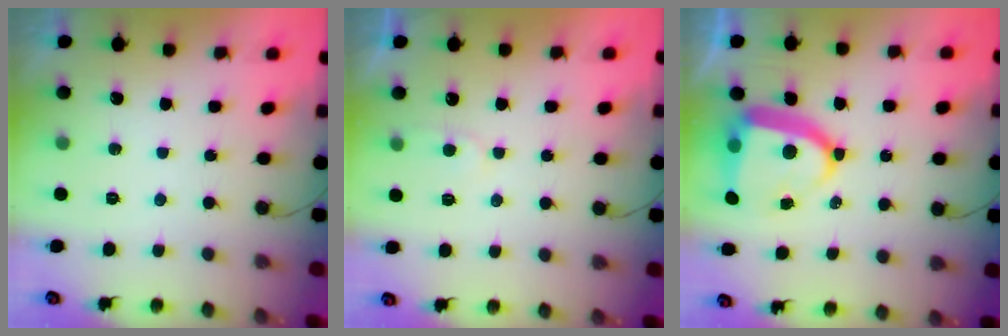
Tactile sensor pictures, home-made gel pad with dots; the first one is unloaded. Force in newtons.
{"total": 4.2, "press": 4.2, "slide": 0.4}
{"total": 13.2, "press": 13.1, "slide": 1.7}